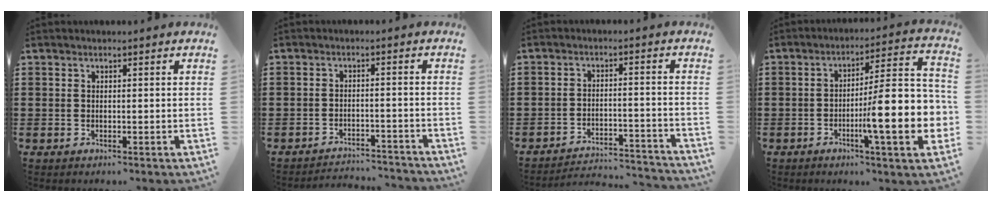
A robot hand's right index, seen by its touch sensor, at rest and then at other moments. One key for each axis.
{"total": 3.2, "fx": -3.2, "fy": 0.2, "fz": -0.1, "tx": -0.006, "ty": -0.001, "tz": -0.068}
{"total": 3.5, "fx": -3.4, "fy": 0.5, "fz": 0.7, "tx": -0.018, "ty": 0.002, "tz": -0.073}
{"total": 14.1, "fx": -3.1, "fy": 2.4, "fz": 13.5, "tx": -0.199, "ty": -0.024, "tz": -0.056}